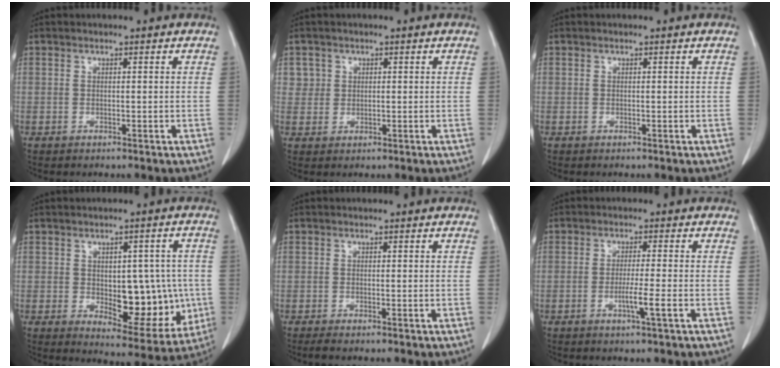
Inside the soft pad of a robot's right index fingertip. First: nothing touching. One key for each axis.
{"total": 2.6, "fx": 1.1, "fy": 2.4, "fz": -0.1, "tx": 0.018, "ty": 0.002, "tz": 0.013}
{"total": 0.0}
{"total": 12.1, "fx": -1.1, "fy": 6.0, "fz": 10.4, "tx": -0.120, "ty": 0.004, "tz": 0.004}
{"total": 1.0, "fx": -0.5, "fy": 0.2, "fz": 0.8, "tx": -0.015, "ty": -0.002, "tz": -0.011}
{"total": 3.7, "fx": -1.3, "fy": -0.5, "fz": 3.4, "tx": -0.061, "ty": -0.006, "tz": -0.023}